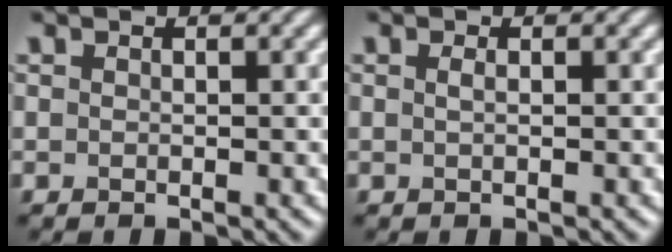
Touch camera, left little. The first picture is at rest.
{"total": 0.6, "force": [0.1, 0.2, 0.6], "torque": [-0.012, 0.004, 0.002]}